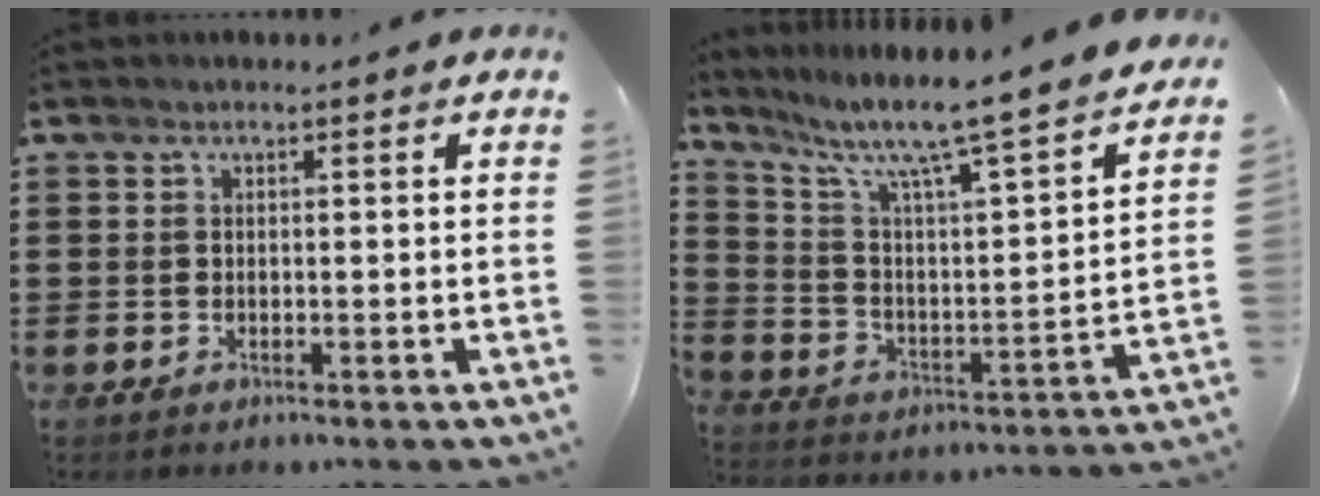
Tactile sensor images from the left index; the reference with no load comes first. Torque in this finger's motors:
{"motor_torque": [2.14, 0.00, 0.47, 0.21]}